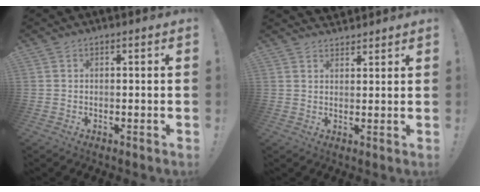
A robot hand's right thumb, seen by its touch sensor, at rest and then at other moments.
{"total": 3.0, "force": [2.7, 1.2, 0.1], "torque": [0.006, -0.020, 0.051]}